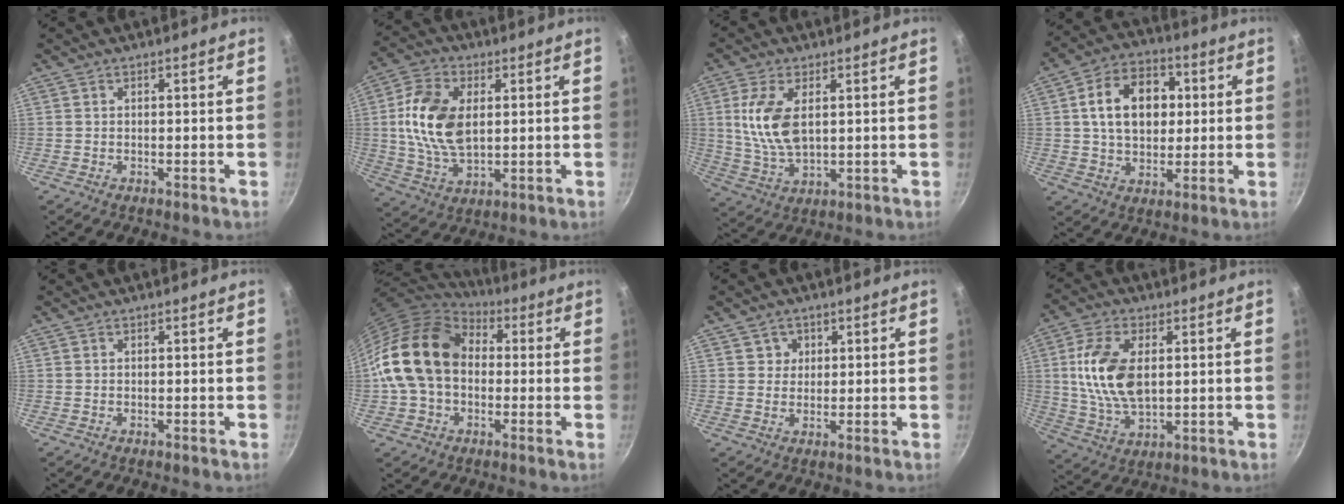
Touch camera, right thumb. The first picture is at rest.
{"total": 14.3, "force": [2.0, 8.6, 11.2], "torque": [-0.204, -0.002, 0.037]}
{"total": 10.6, "force": [2.2, 5.5, 8.8], "torque": [-0.172, -0.012, 0.049]}
{"total": 14.8, "force": [2.5, 10.6, 10.1], "torque": [-0.132, 0.014, 0.034]}
{"total": 0.0}
{"total": 18.1, "force": [0.7, 13.4, 12.1], "torque": [-0.203, 0.039, 0.003]}
{"total": 3.1, "force": [1.2, 2.8, 0.5], "torque": [0.017, -0.001, 0.017]}
{"total": 13.6, "force": [2.1, 7.6, 11.1], "torque": [-0.207, -0.006, 0.042]}